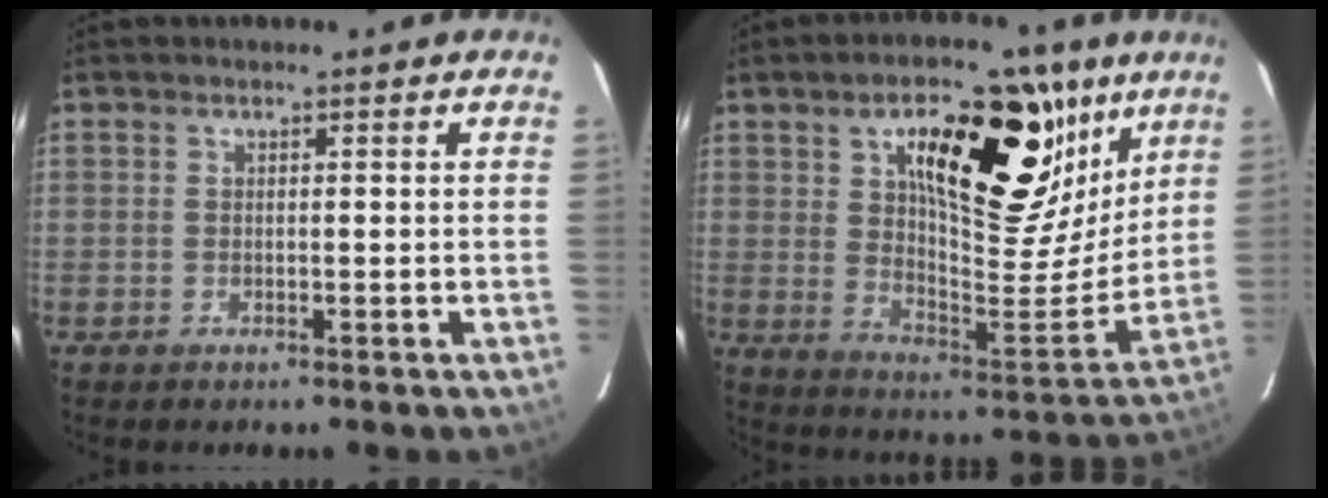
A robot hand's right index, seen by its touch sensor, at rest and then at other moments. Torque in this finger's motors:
{"motor_torque": [1.11, 0.88, 0.90, 0.14]}